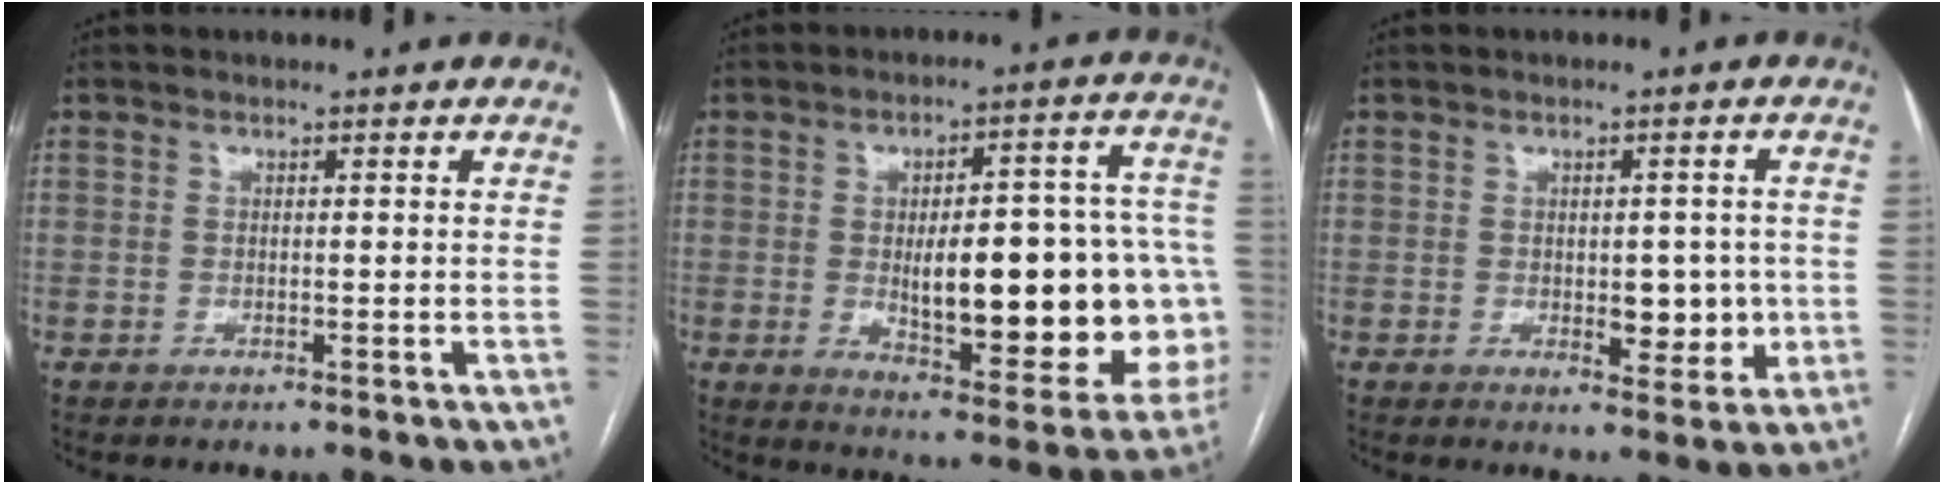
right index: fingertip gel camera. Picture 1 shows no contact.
{"total": 25.0, "force": [-2.4, 7.5, 23.7], "torque": [-0.246, 0.025, -0.006]}
{"total": 5.8, "force": [-0.5, 3.0, 4.9], "torque": [-0.052, 0.000, 0.001]}